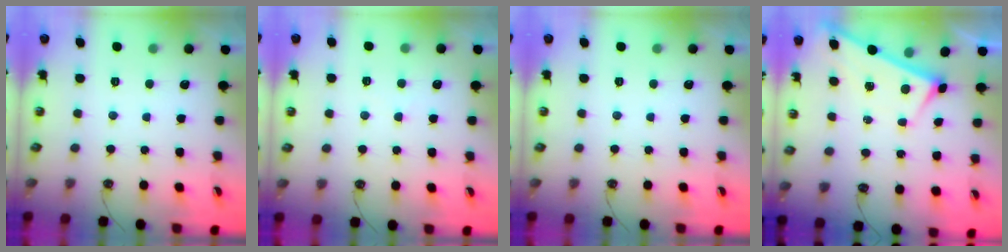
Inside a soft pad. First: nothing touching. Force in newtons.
{"total": 1.3, "press": 1.2, "slide": 0.4}
{"total": 0.0}
{"total": 3.3, "press": 3.3, "slide": 0.2}